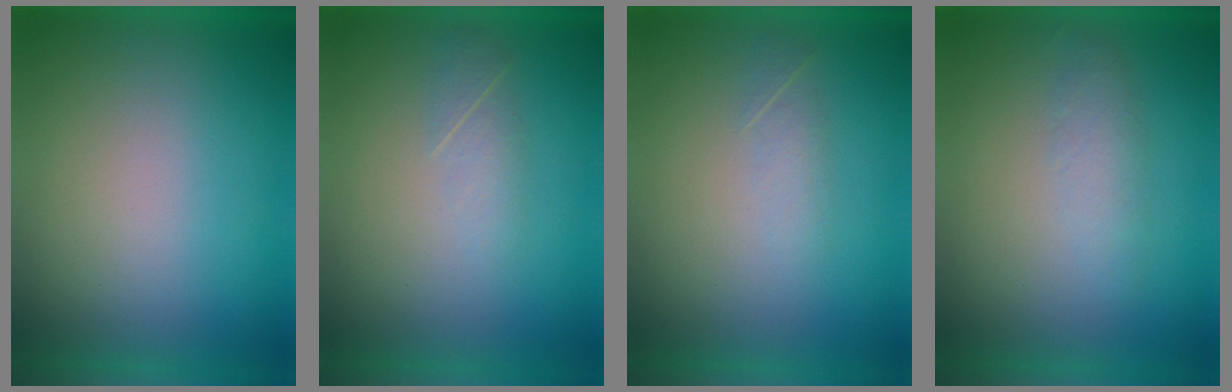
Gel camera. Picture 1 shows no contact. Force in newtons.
{"total": 2.2}
{"total": 1.7}
{"total": 2.5}